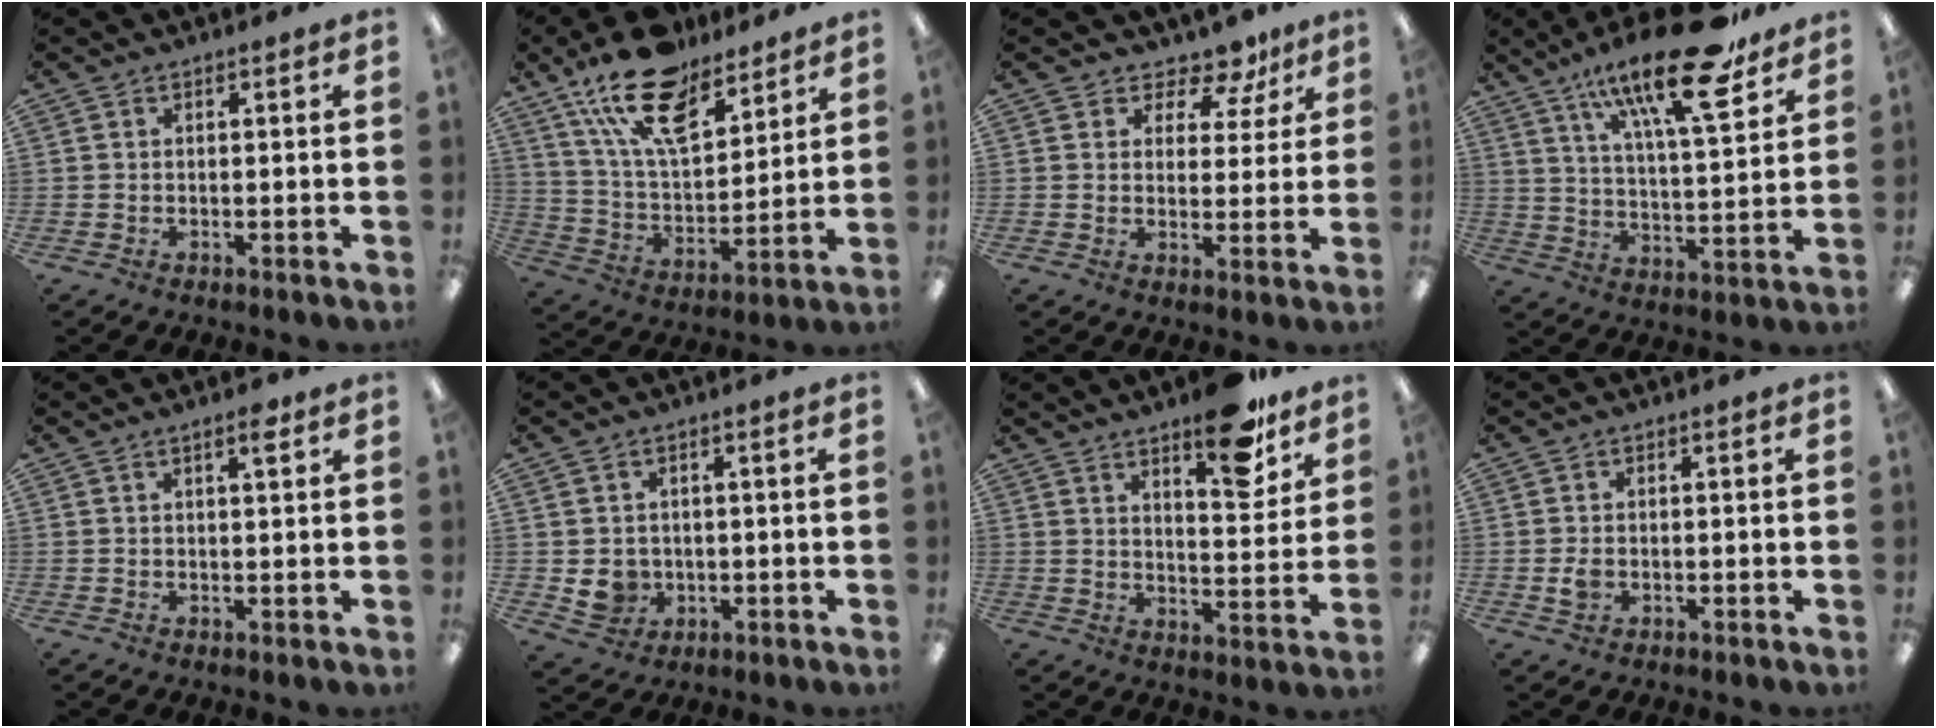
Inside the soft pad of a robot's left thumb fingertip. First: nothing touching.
{"total": 18.7, "force": [13.0, 8.7, 10.3], "torque": [-0.194, -0.059, 0.235]}
{"total": 6.6, "force": [4.9, 4.0, 2.0], "torque": [-0.026, -0.042, 0.086]}
{"total": 21.6, "force": [14.6, 6.1, 14.7], "torque": [-0.236, -0.084, 0.235]}
{"total": 2.7, "force": [1.9, 0.7, 1.8], "torque": [-0.025, -0.004, 0.029]}
{"total": 5.1, "force": [-0.1, 4.9, 1.5], "torque": [-0.024, 0.005, 0.003]}
{"total": 13.5, "force": [10.2, 4.4, 7.7], "torque": [-0.089, -0.070, 0.170]}
{"total": 2.4, "force": [-0.4, 1.9, 1.4], "torque": [-0.015, 0.000, -0.007]}